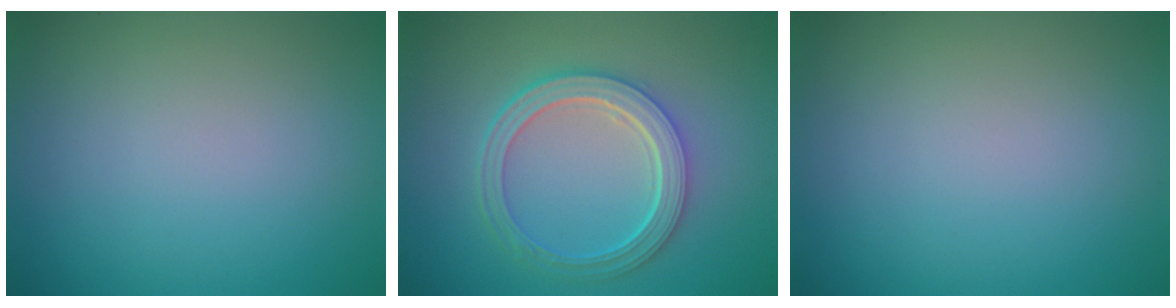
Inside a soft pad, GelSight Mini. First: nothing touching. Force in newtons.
{"total": 4.9, "press": 3.9, "slide": 3.0}
{"total": 0.0}